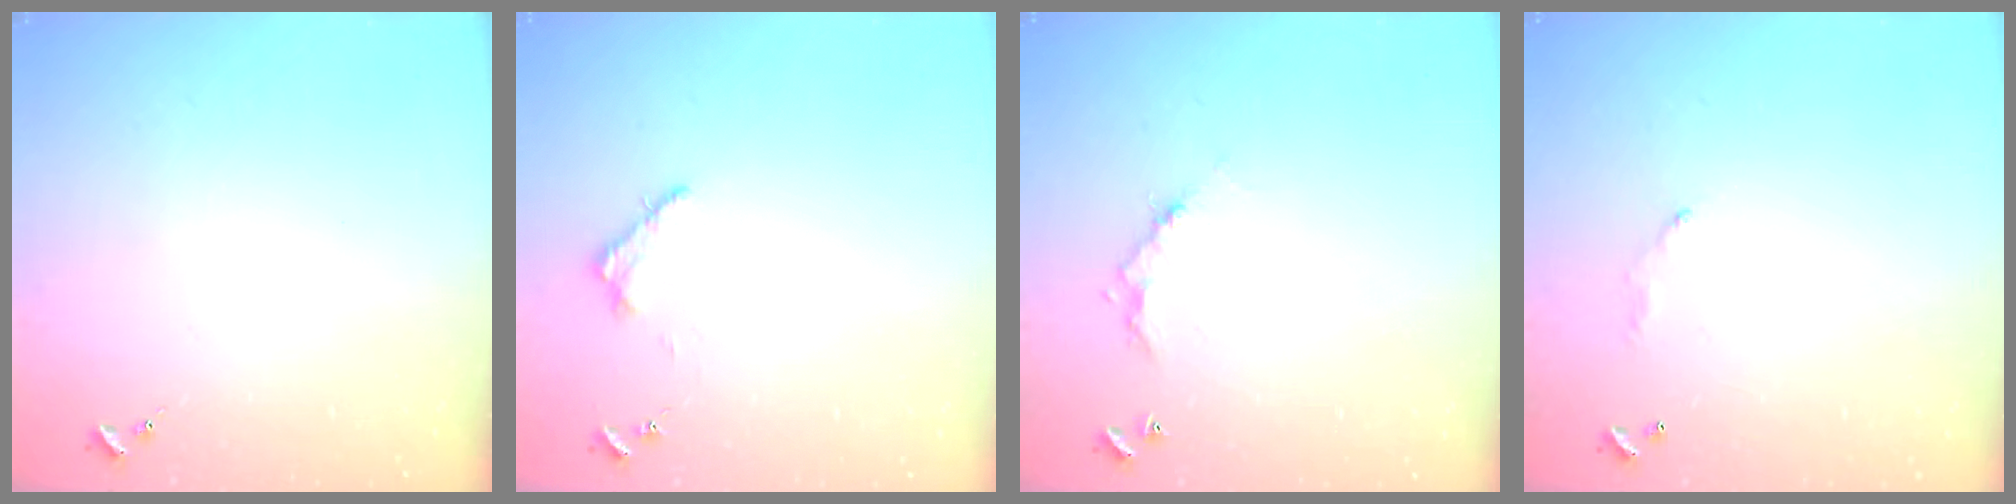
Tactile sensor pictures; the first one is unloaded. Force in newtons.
{"total": 3.2, "press": 3.2, "slide": 0.4}
{"total": 5.2, "press": 5.2, "slide": 0.3}
{"total": 4.0, "press": 4.0, "slide": 0.2}